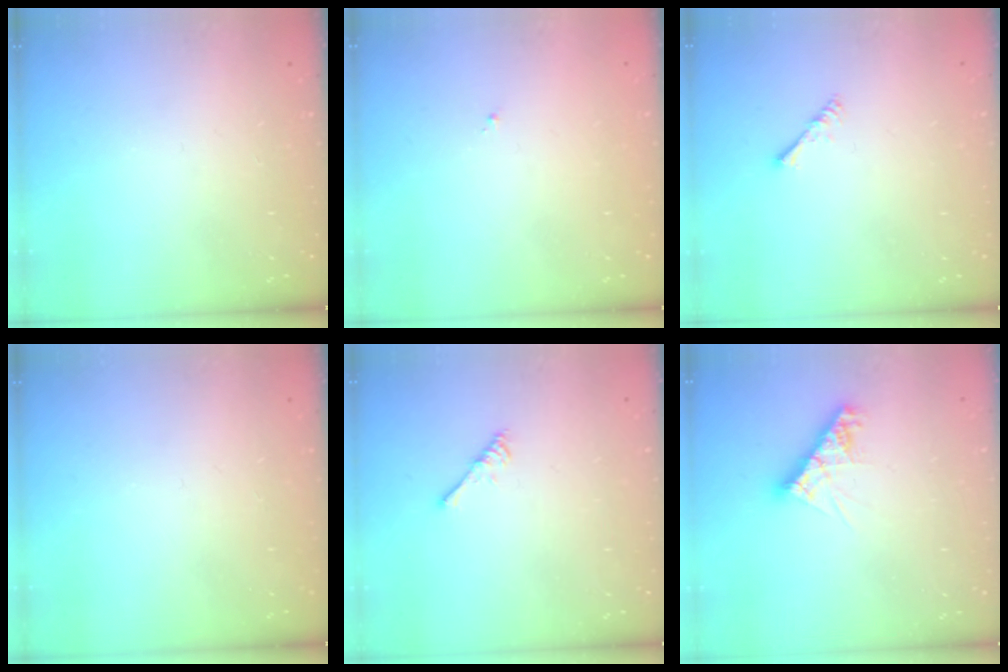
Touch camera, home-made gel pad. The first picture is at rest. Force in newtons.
{"total": 0.8, "press": 0.7, "slide": 0.3}
{"total": 2.0, "press": 1.9, "slide": 0.4}
{"total": 0.0}
{"total": 2.9, "press": 2.9, "slide": 0.5}
{"total": 9.3, "press": 9.3, "slide": 0.9}